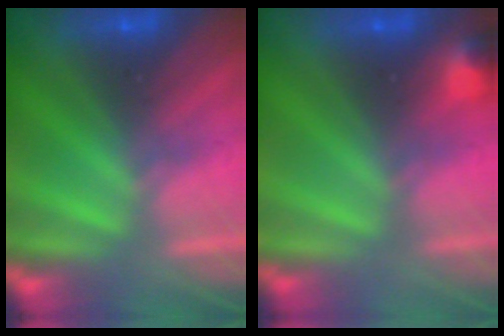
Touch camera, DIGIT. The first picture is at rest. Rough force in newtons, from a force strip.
{"total": 3.0}